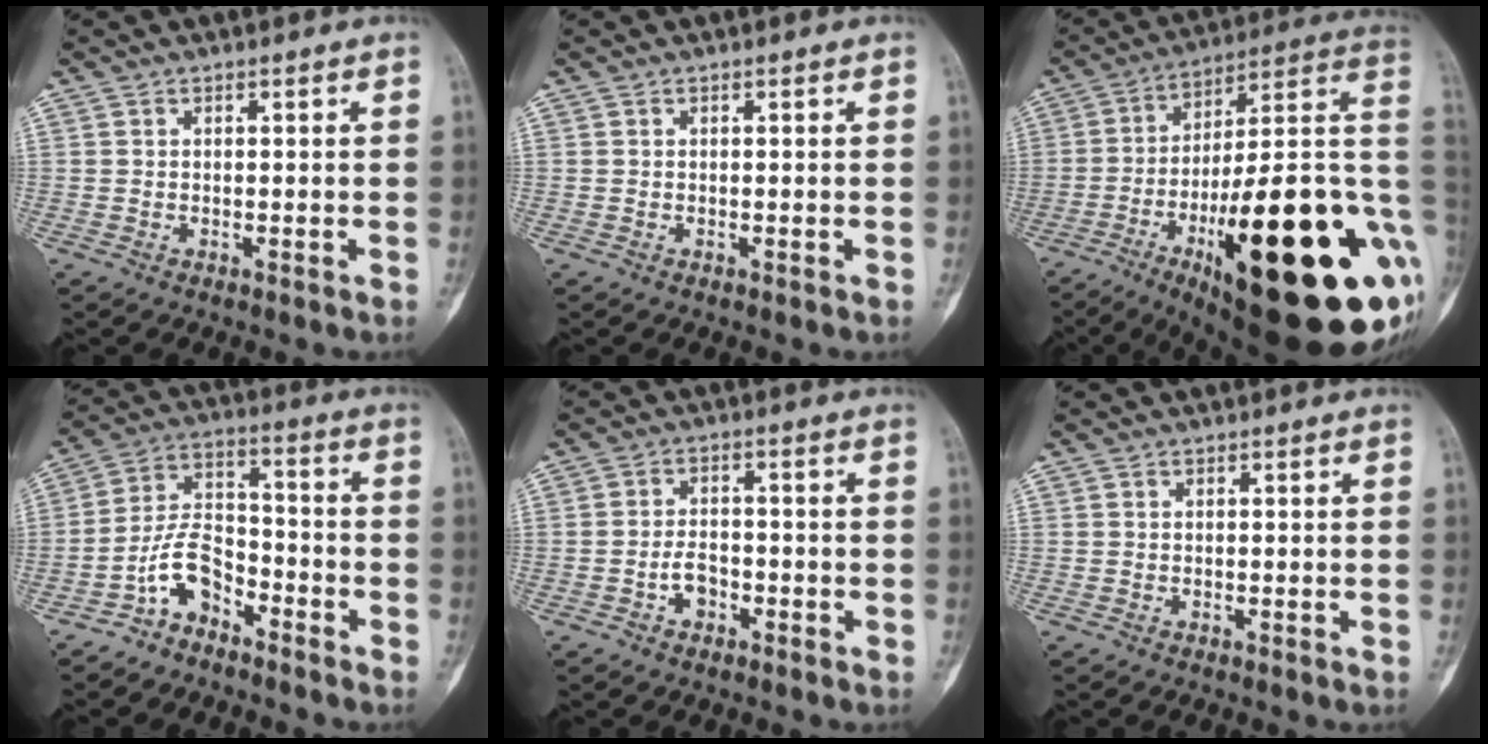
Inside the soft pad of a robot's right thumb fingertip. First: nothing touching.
{"total": 0.0}
{"total": 39.9, "force": [-9.9, 11.9, 36.8], "torque": [-0.442, 0.035, -0.146]}
{"total": 8.7, "force": [-5.4, 5.1, 4.6], "torque": [-0.084, 0.064, -0.111]}
{"total": 3.8, "force": [-1.8, 2.6, 2.2], "torque": [-0.027, 0.017, -0.033]}
{"total": 0.0}